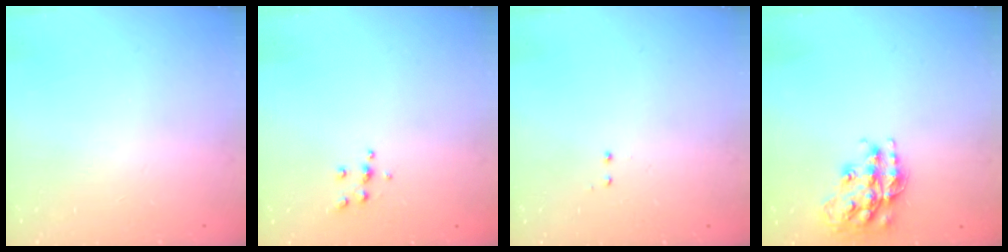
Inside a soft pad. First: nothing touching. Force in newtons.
{"total": 5.3, "press": 5.2, "slide": 0.5}
{"total": 0.5, "press": 0.5, "slide": 0.3}
{"total": 15.2, "press": 15.2, "slide": 0.8}